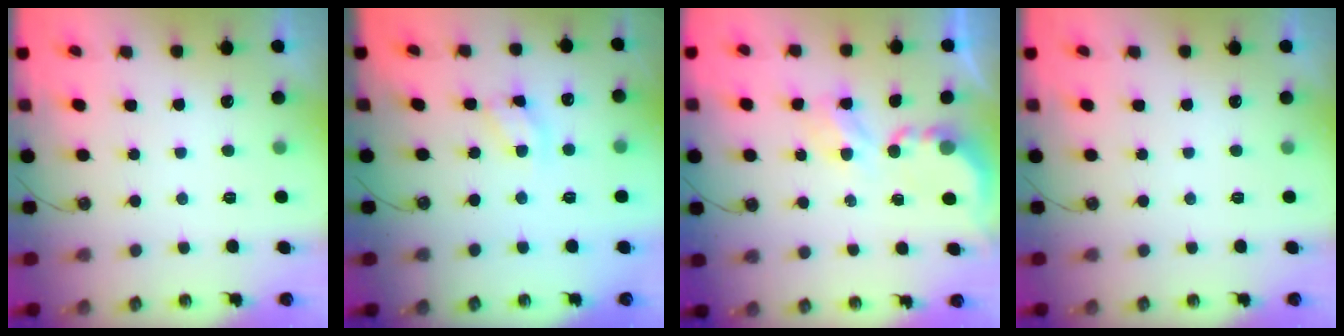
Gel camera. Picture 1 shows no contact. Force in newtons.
{"total": 7.1, "press": 7.1, "slide": 0.5}
{"total": 4.0, "press": 4.0, "slide": 0.1}
{"total": 0.0}